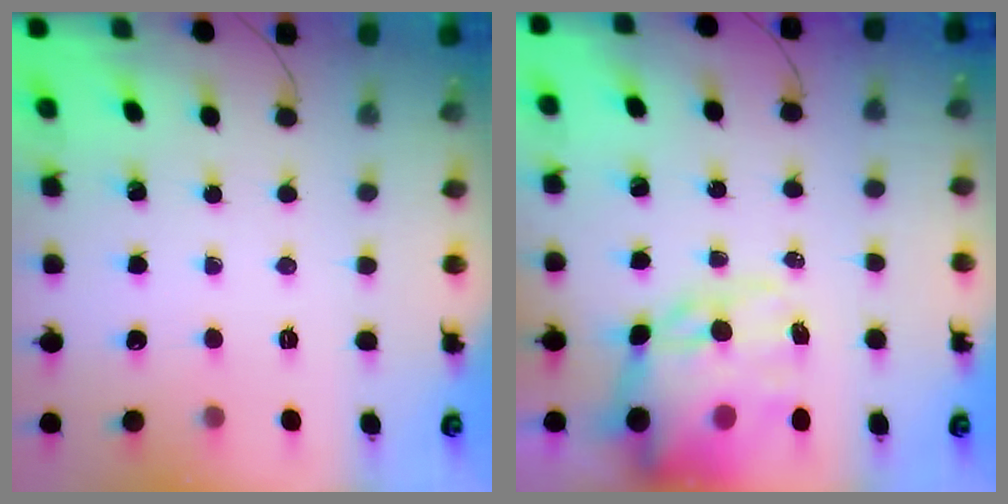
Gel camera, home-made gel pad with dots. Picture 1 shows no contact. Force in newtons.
{"total": 18.0, "press": 17.6, "slide": 3.9}